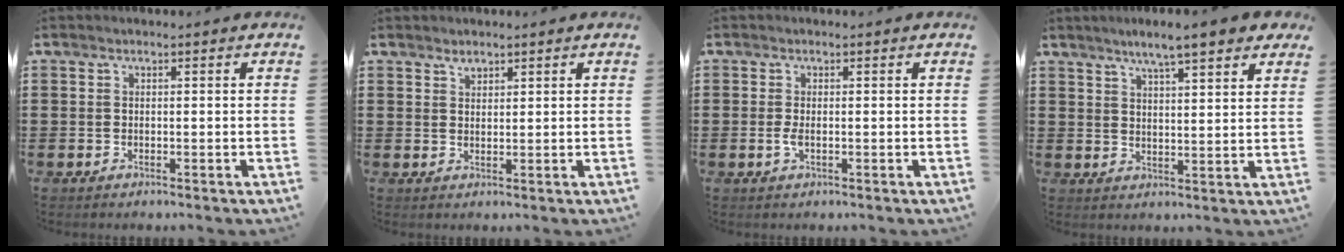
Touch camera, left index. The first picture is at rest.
{"total": 1.5, "force": [1.3, 0.6, 0.2], "torque": [0.001, -0.003, 0.024]}
{"total": 1.4, "force": [-0.2, 0.4, 1.3], "torque": [-0.032, -0.003, -0.006]}
{"total": 5.4, "force": [4.5, 0.5, 2.9], "torque": [-0.072, -0.006, 0.078]}